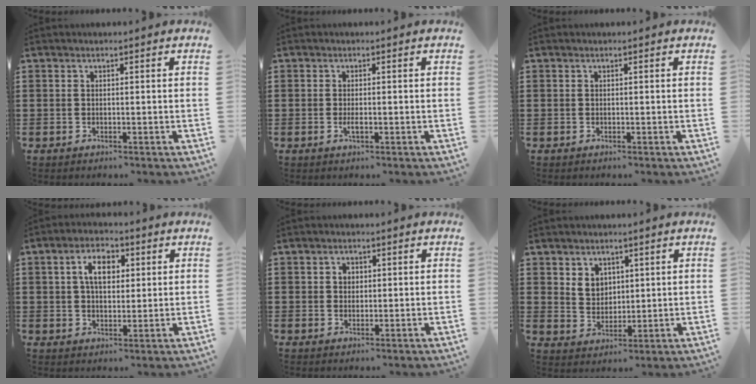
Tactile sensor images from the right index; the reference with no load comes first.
{"total": 1.3, "force": [-0.3, 0.3, 1.2], "torque": [-0.031, -0.006, -0.007]}
{"total": 0.0}
{"total": 5.5, "force": [1.5, 3.2, 4.2], "torque": [-0.080, 0.008, 0.019]}
{"total": 1.5, "force": [0.4, 1.3, 0.6], "torque": [-0.016, 0.010, 0.006]}
{"total": 4.0, "force": [2.2, 3.2, 0.9], "torque": [-0.022, 0.008, 0.040]}